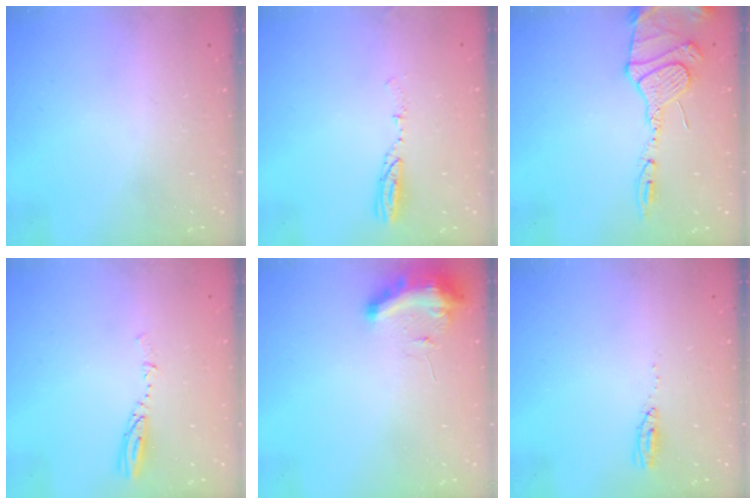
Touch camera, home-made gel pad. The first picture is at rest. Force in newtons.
{"total": 4.8, "press": 4.7, "slide": 1.0}
{"total": 14.4, "press": 14.4, "slide": 1.5}
{"total": 3.7, "press": 3.7, "slide": 0.4}
{"total": 9.4, "press": 9.3, "slide": 1.3}
{"total": 3.7, "press": 3.4, "slide": 1.4}